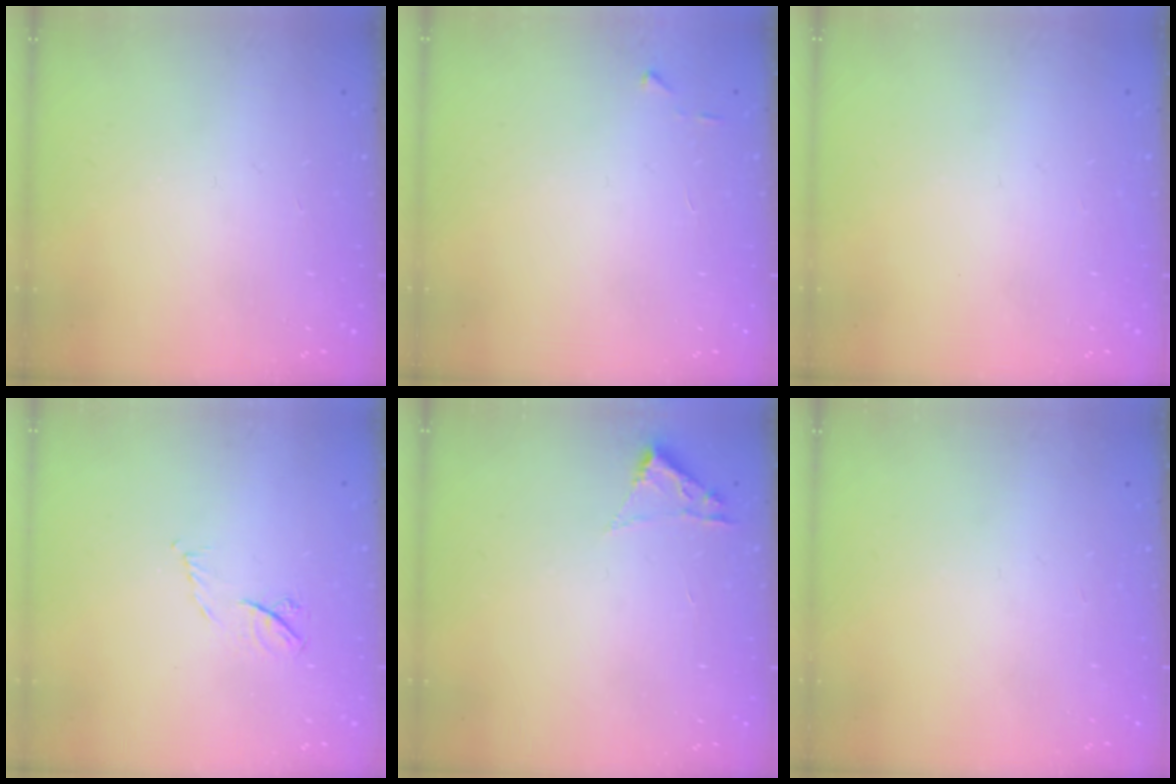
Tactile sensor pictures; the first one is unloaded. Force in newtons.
{"total": 3.7, "press": 3.7, "slide": 0.4}
{"total": 0.0}
{"total": 5.2, "press": 5.1, "slide": 0.8}
{"total": 1.8, "press": 1.8, "slide": 0.2}
{"total": 0.0}